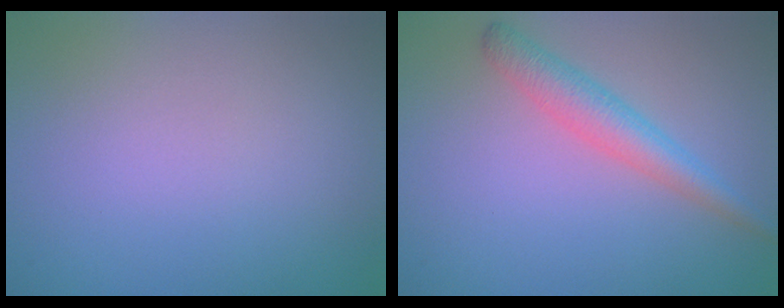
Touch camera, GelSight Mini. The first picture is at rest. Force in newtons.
{"total": 3.1, "press": 3.1, "slide": 0.1}